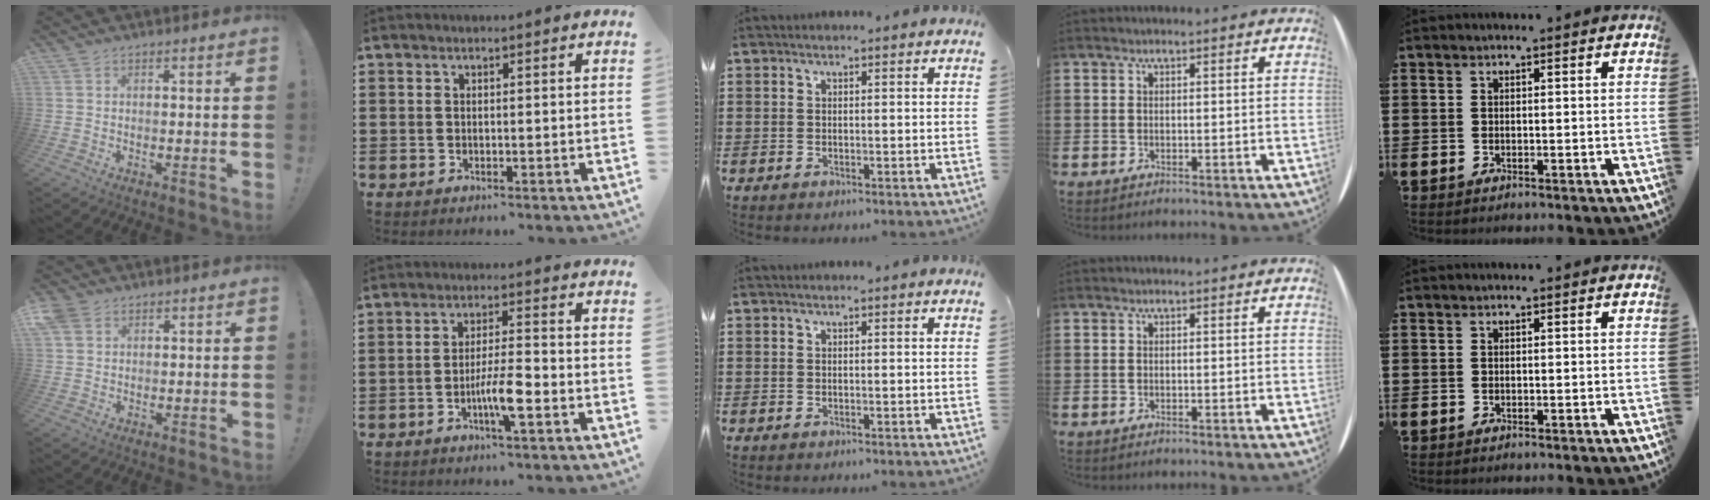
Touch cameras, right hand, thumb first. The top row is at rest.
{"thumb": {"total": 4.3, "force": [2.3, 3.1, 1.9], "torque": [-0.033, -0.003, 0.048]}, "index": {"total": 6.0, "force": [-2.4, 0.8, 5.5], "torque": [-0.104, -0.007, -0.045]}}